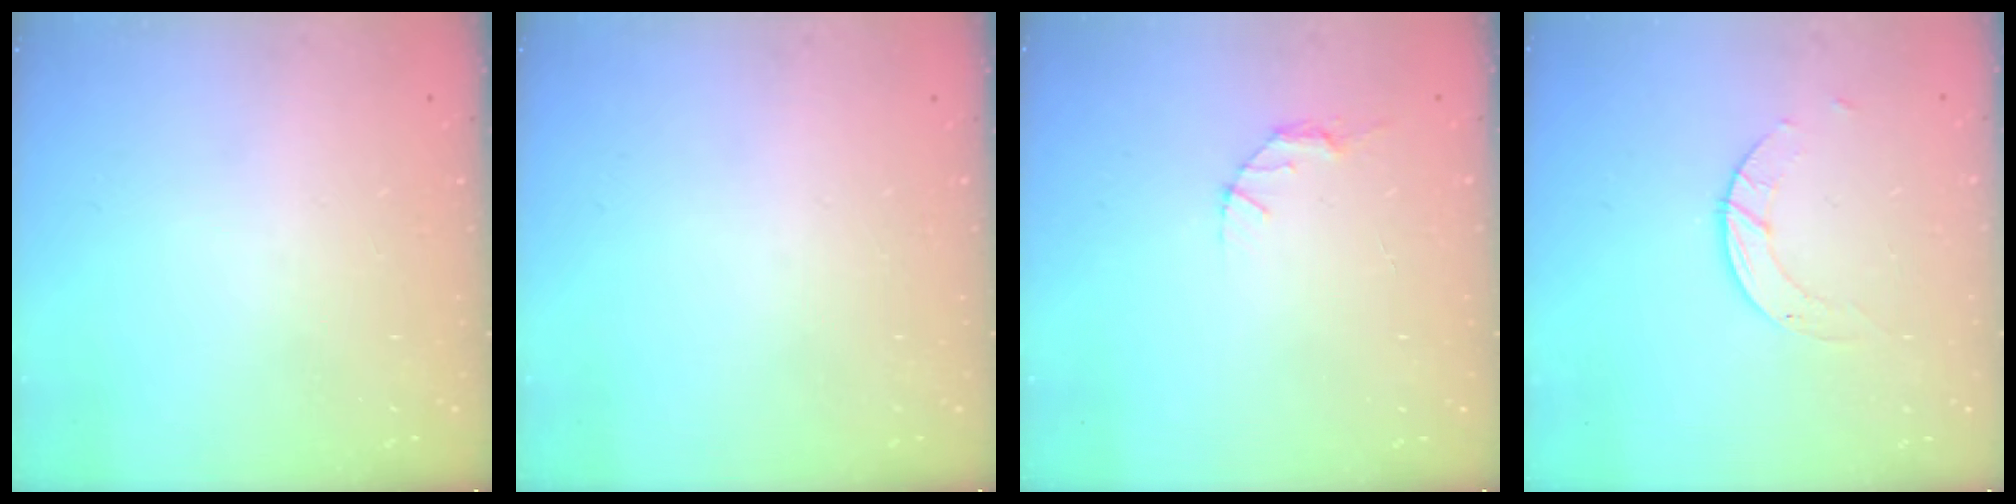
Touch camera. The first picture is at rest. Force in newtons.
{"total": 0.0}
{"total": 2.7, "press": 2.7, "slide": 0.4}
{"total": 3.9, "press": 3.9, "slide": 0.4}